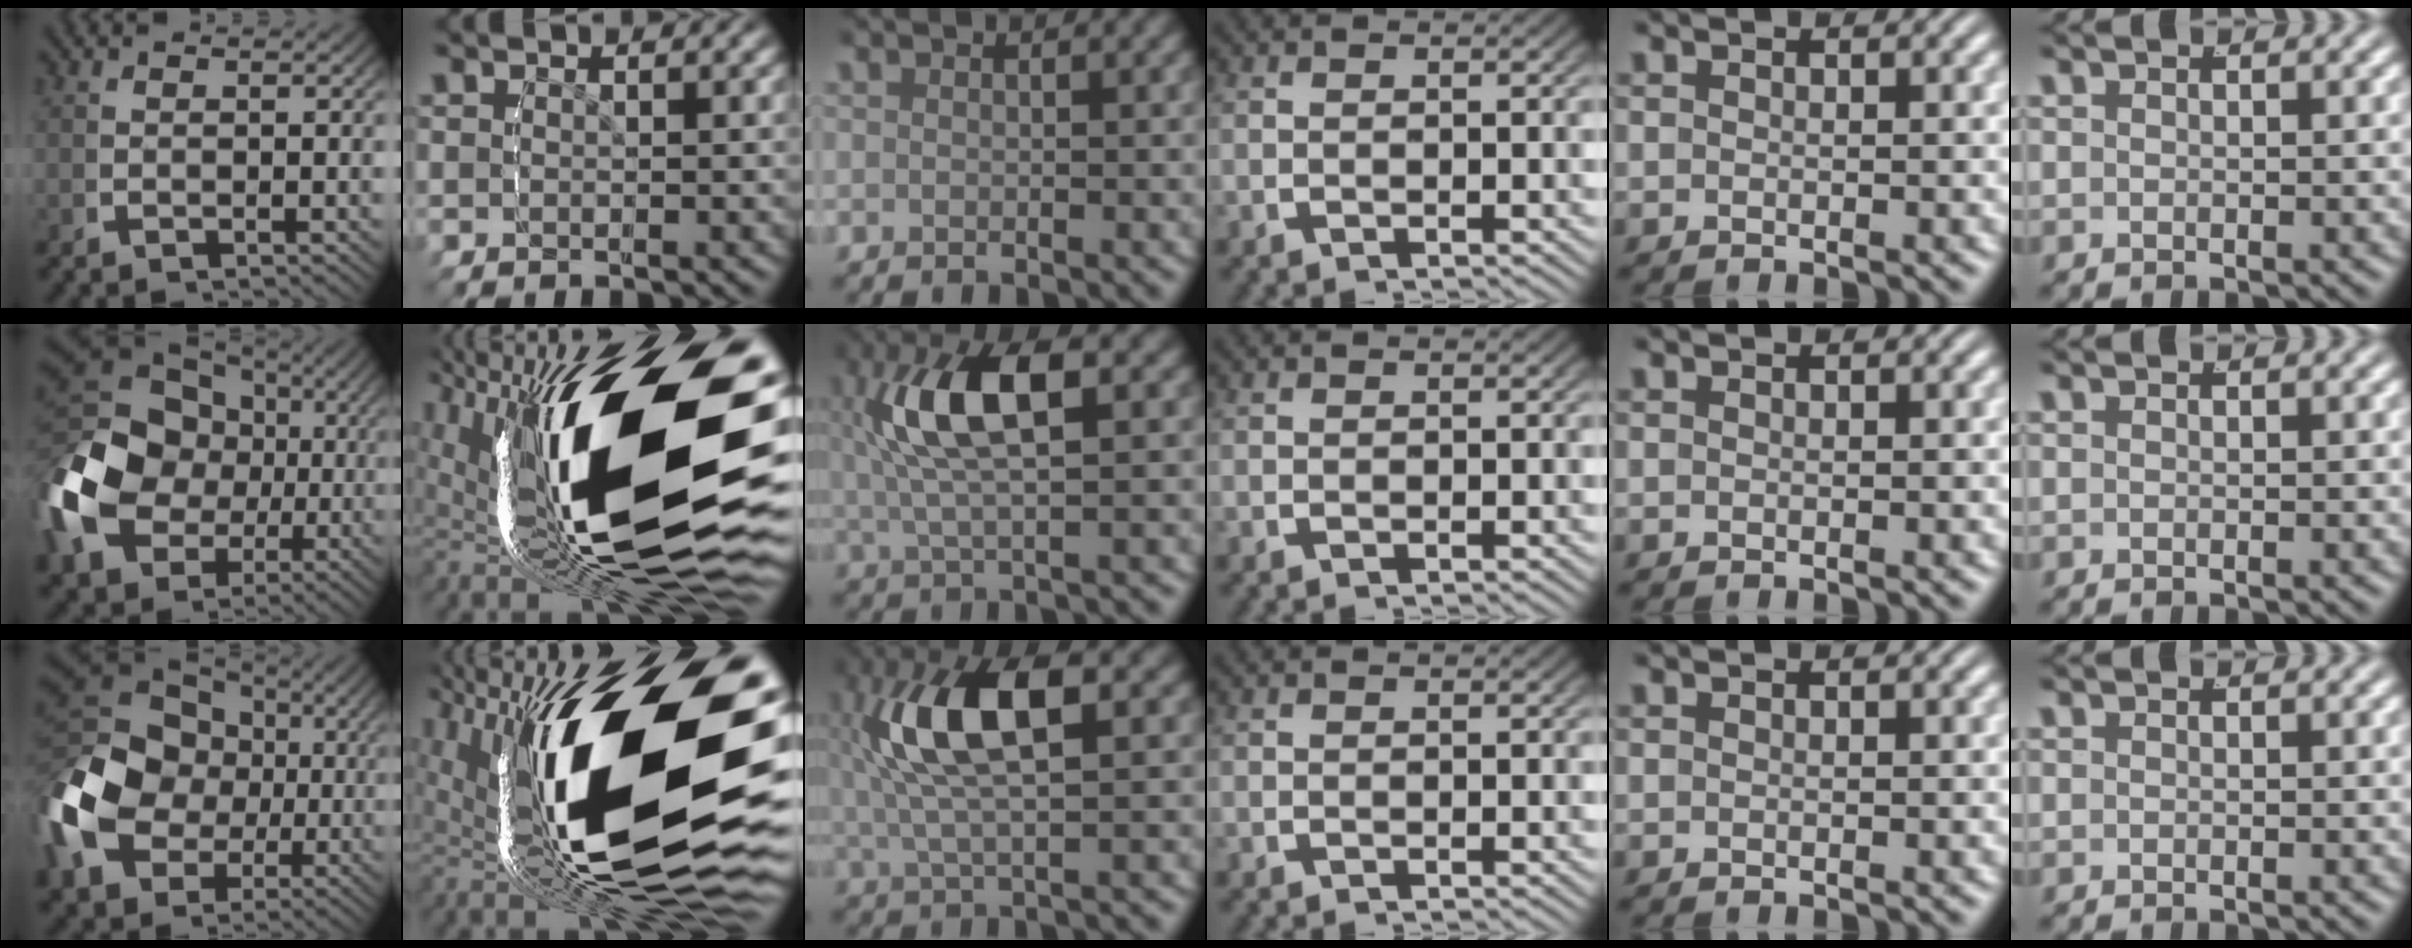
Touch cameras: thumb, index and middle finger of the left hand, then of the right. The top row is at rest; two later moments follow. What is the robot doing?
{"motion": "grasp_and_lifting", "object": "scissors"}